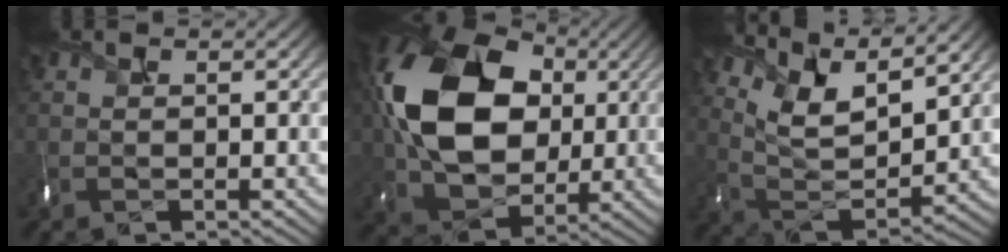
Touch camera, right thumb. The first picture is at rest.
{"total": 15.6, "force": [2.1, 11.6, 10.2], "torque": [-0.227, 0.009, 0.033]}
{"total": 12.4, "force": [9.4, 3.9, 7.1], "torque": [-0.177, -0.015, 0.156]}